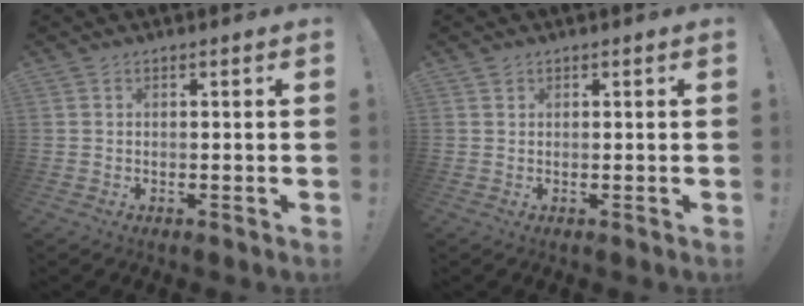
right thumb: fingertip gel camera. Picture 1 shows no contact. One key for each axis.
{"total": 0.8, "fx": 0.6, "fy": 0.5, "fz": 0.1, "tx": 0.001, "ty": -0.002, "tz": 0.011}